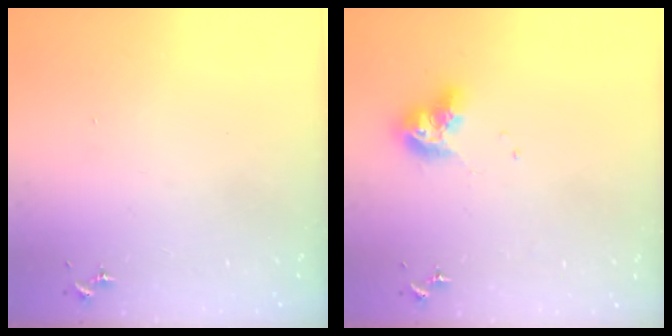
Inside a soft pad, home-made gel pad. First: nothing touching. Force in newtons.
{"total": 10.0, "press": 10.0, "slide": 1.2}